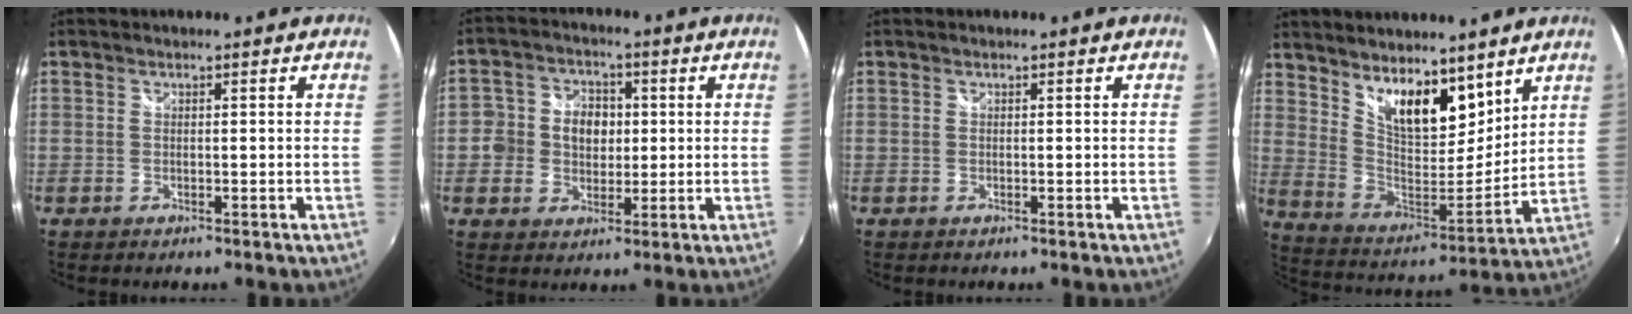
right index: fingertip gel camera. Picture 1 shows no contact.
{"total": 7.6, "force": [-0.2, 6.9, 3.2], "torque": [-0.066, 0.012, -0.006]}
{"total": 0.0}
{"total": 14.9, "force": [10.3, 6.4, 8.7], "torque": [-0.148, -0.002, 0.190]}